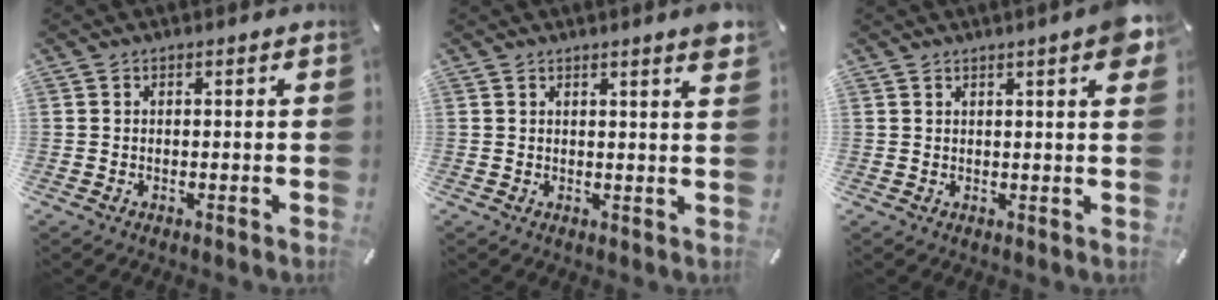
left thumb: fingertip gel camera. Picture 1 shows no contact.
{"total": 3.3, "force": [2.1, 0.0, 2.5], "torque": [-0.034, -0.016, 0.034]}
{"total": 4.5, "force": [2.3, 0.8, 3.7], "torque": [-0.051, -0.010, 0.035]}